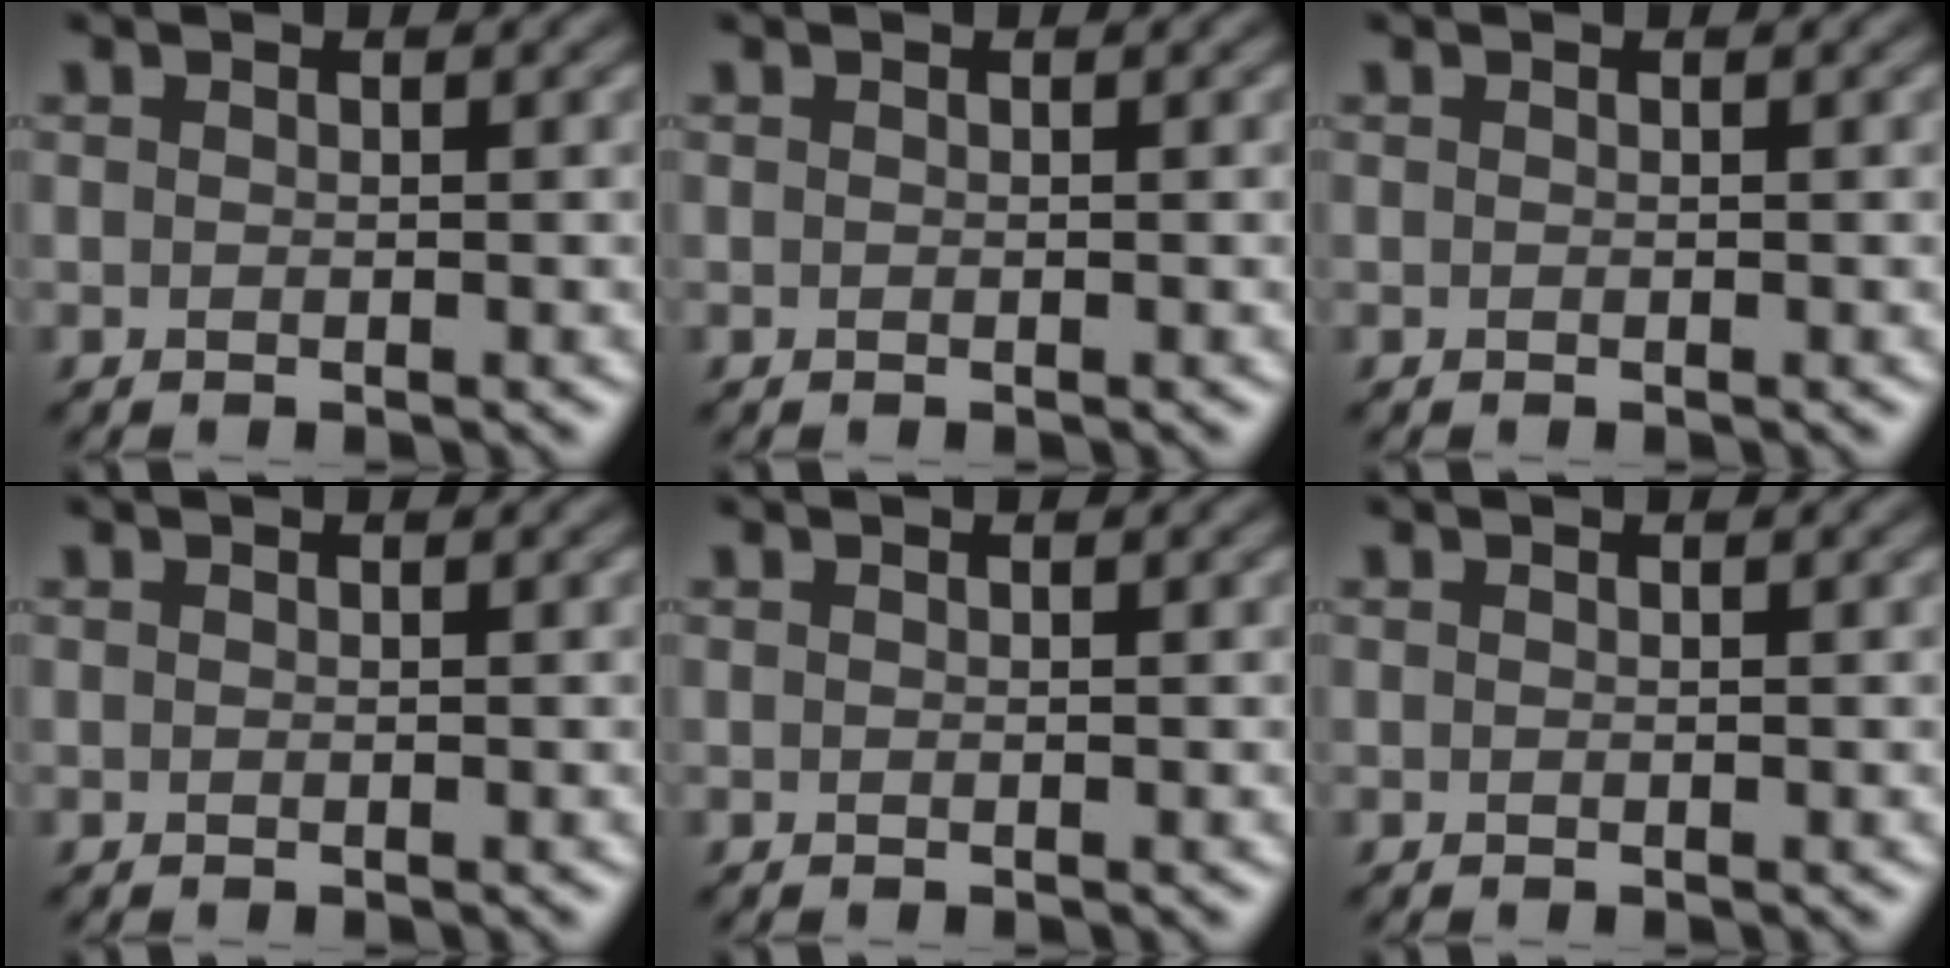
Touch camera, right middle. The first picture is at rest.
{"total": 0.0}
{"total": 0.0}
{"total": 0.0}
{"total": 0.0}
{"total": 0.0}